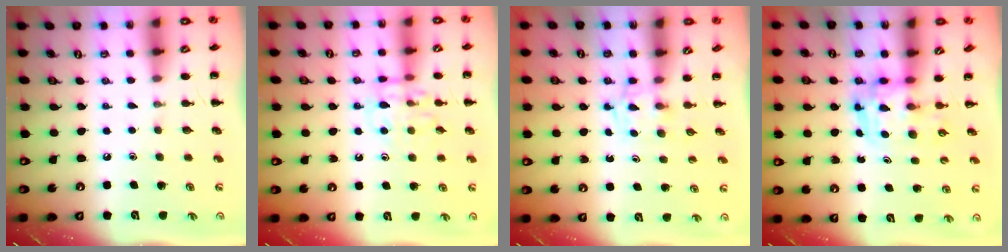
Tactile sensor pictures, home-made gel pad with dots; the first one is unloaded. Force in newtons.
{"total": 10.7, "press": 10.7, "slide": 0.8}
{"total": 2.5, "press": 2.2, "slide": 1.3}
{"total": 3.6, "press": 3.5, "slide": 0.6}